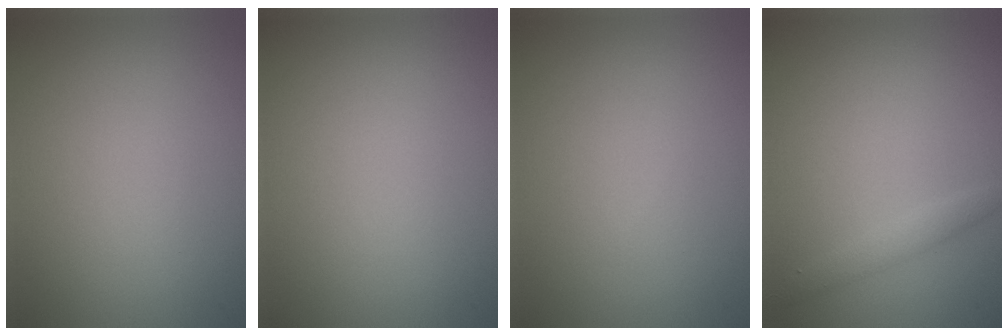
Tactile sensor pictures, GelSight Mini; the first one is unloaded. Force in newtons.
{"total": 0.0}
{"total": 0.0}
{"total": 1.3, "press": 1.3, "slide": 0.1}